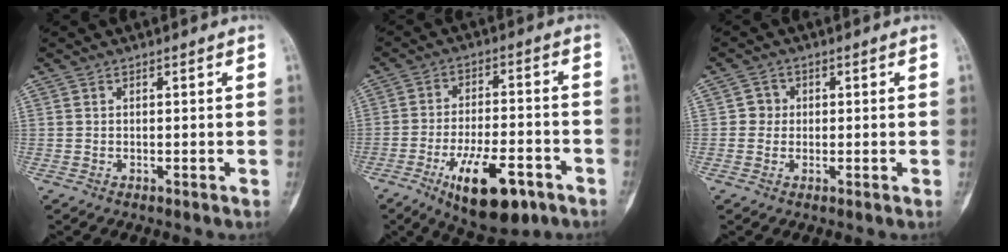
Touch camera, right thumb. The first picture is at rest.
{"total": 14.6, "force": [-7.4, 5.9, 11.1], "torque": [-0.168, 0.027, -0.109]}
{"total": 2.4, "force": [0.1, 2.4, 0.5], "torque": [0.014, 0.008, -0.006]}